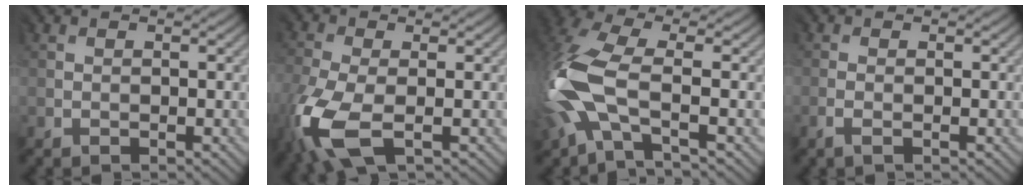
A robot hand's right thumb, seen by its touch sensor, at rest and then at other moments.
{"total": 9.5, "force": [-3.8, 5.0, 7.2], "torque": [-0.220, -0.028, -0.073]}
{"total": 10.7, "force": [-1.8, 5.0, 9.3], "torque": [-0.254, 0.002, -0.047]}
{"total": 0.9, "force": [-0.7, -0.1, 0.6], "torque": [-0.015, 0.001, -0.014]}